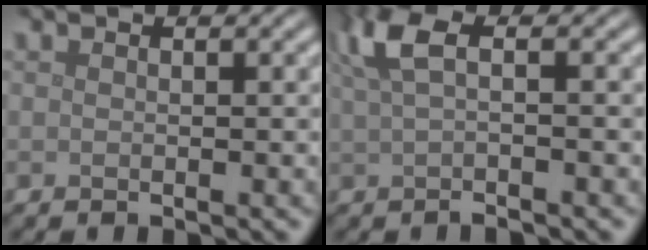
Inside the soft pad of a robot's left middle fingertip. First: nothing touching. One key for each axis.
{"total": 3.8, "fx": 0.8, "fy": 1.1, "fz": 3.5, "tx": -0.067, "ty": 0.006, "tz": 0.012}